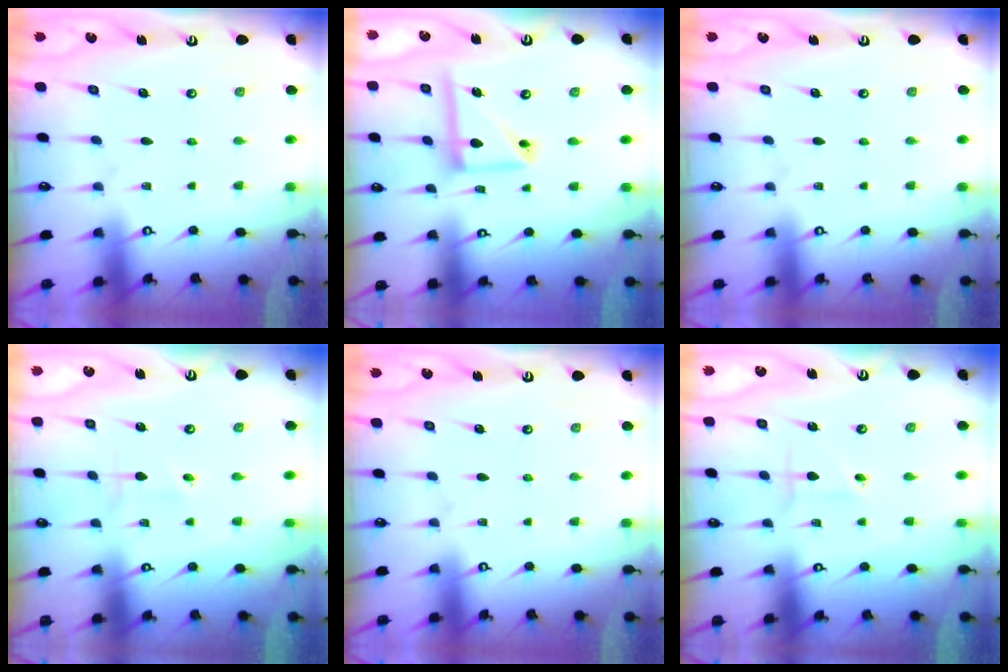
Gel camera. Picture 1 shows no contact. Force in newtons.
{"total": 13.0, "press": 12.9, "slide": 1.3}
{"total": 0.0}
{"total": 1.8, "press": 1.8, "slide": 0.1}
{"total": 0.0}
{"total": 1.8, "press": 1.8, "slide": 0.2}